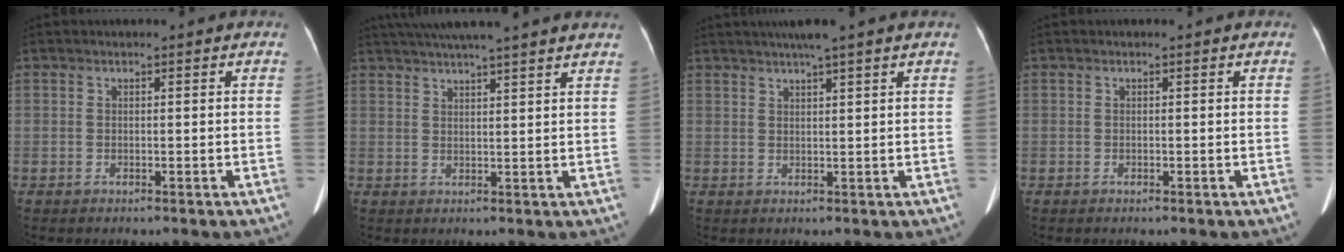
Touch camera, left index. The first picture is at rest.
{"total": 14.7, "force": [12.8, -0.5, 7.3], "torque": [-0.126, 0.029, 0.170]}
{"total": 5.1, "force": [4.0, -0.9, 3.1], "torque": [-0.048, 0.019, 0.065]}
{"total": 0.0}